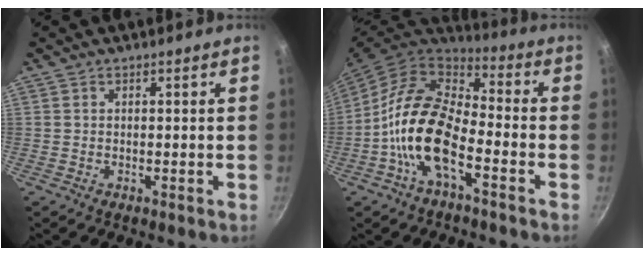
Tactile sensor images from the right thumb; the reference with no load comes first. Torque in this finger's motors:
{"motor_torque": [0.09, 1.07, 1.76, -1.02, 0.58]}